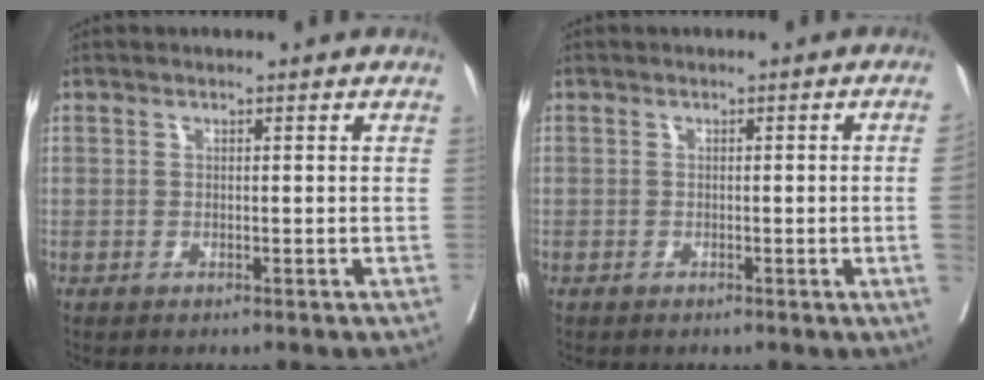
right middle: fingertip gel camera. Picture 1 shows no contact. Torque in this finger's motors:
{"motor_torque": [-0.23, -0.65, -0.35, -0.21]}